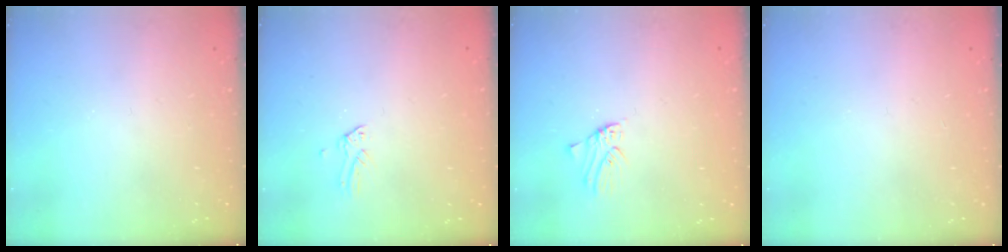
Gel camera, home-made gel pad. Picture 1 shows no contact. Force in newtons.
{"total": 0.0}
{"total": 0.5, "press": 0.5, "slide": 0.1}
{"total": 2.5, "press": 2.4, "slide": 0.3}